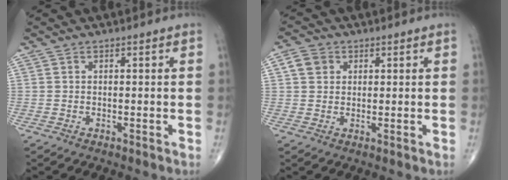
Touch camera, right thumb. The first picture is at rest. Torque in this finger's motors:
{"motor_torque": [-0.35, 0.32, 0.02, -0.02, 0.01]}